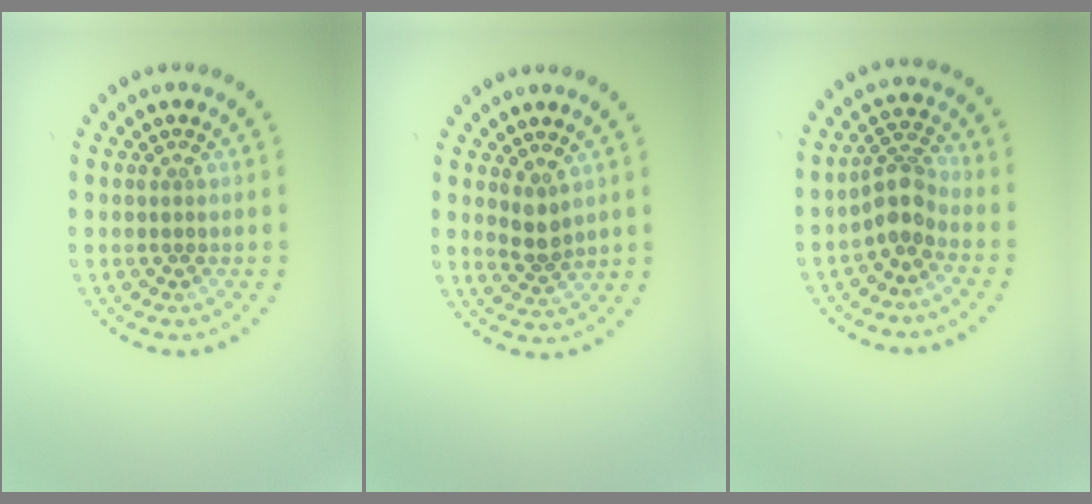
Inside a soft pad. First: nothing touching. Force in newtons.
{"total": 1.9, "press": 1.5, "slide": 1.1}
{"total": 2.9, "press": 2.3, "slide": 1.8}